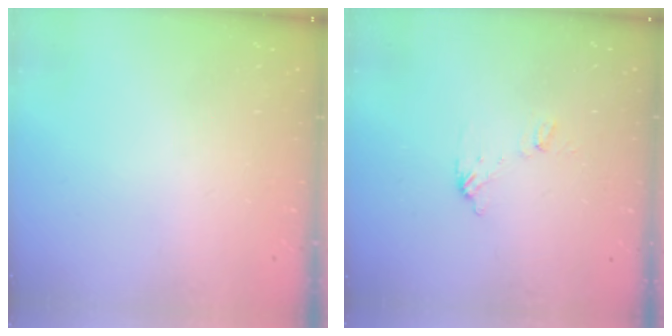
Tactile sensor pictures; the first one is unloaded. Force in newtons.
{"total": 5.8, "press": 5.8, "slide": 0.2}